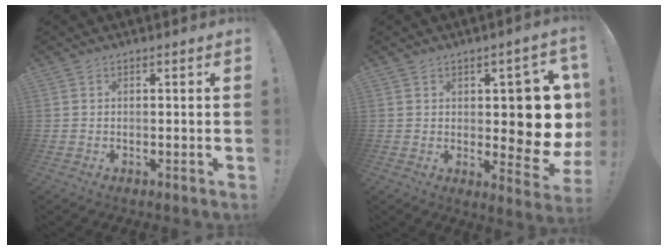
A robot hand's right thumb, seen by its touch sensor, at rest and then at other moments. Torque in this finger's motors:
{"motor_torque": [2.26, 2.24, 0.95, -0.63, 0.01]}